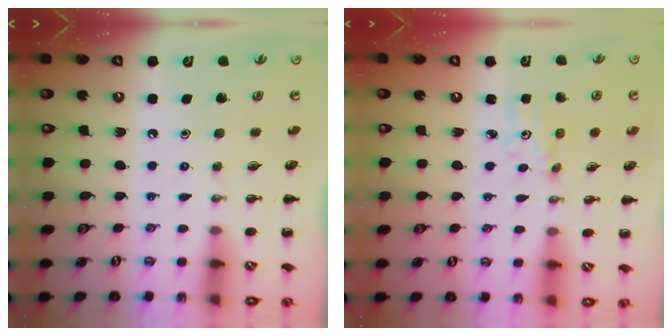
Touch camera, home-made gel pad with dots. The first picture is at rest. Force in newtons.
{"total": 2.6, "press": 2.4, "slide": 0.9}